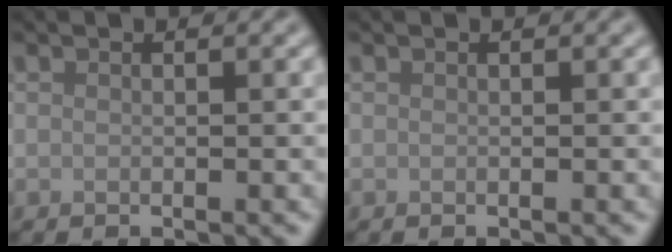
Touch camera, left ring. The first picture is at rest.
{"total": 0.0}